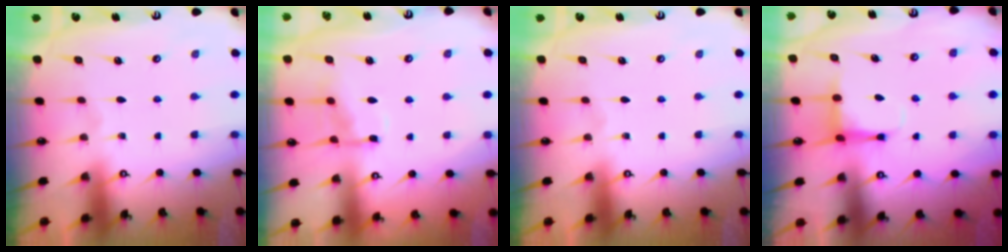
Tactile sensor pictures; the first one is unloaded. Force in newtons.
{"total": 7.6, "press": 7.6, "slide": 0.3}
{"total": 0.0}
{"total": 4.9, "press": 4.8, "slide": 0.9}